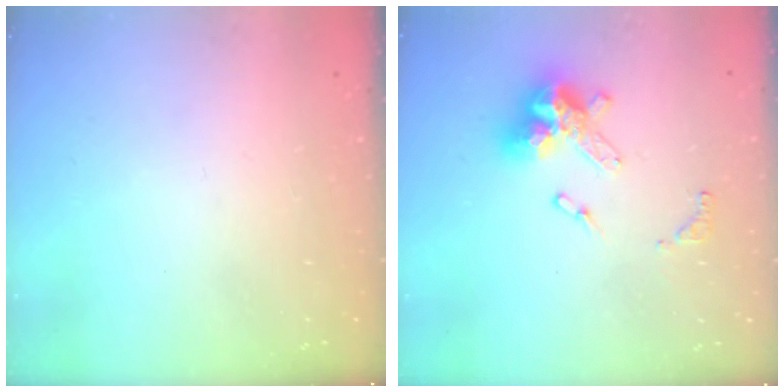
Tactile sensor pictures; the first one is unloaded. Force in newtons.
{"total": 14.1, "press": 14.1, "slide": 0.9}